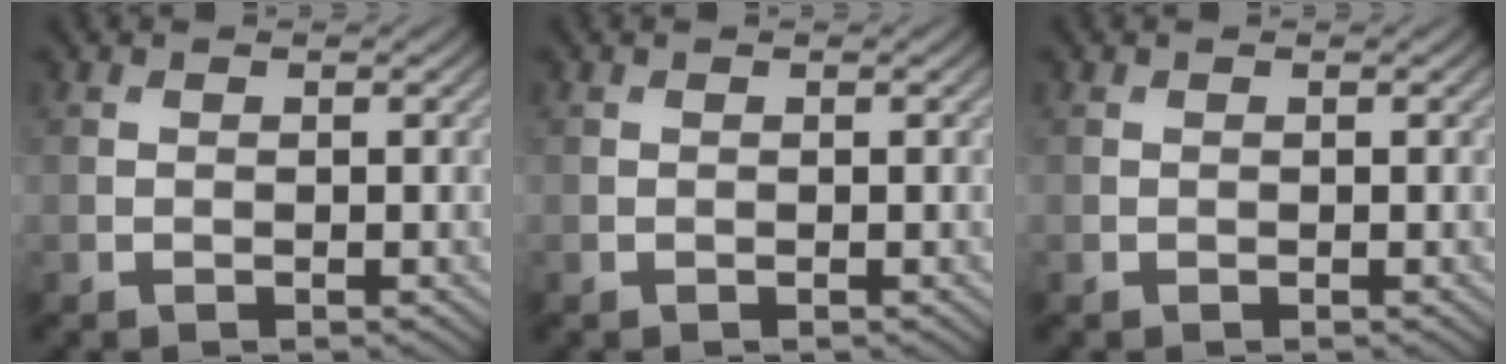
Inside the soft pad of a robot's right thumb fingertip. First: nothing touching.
{"total": 0.0}
{"total": 0.0}